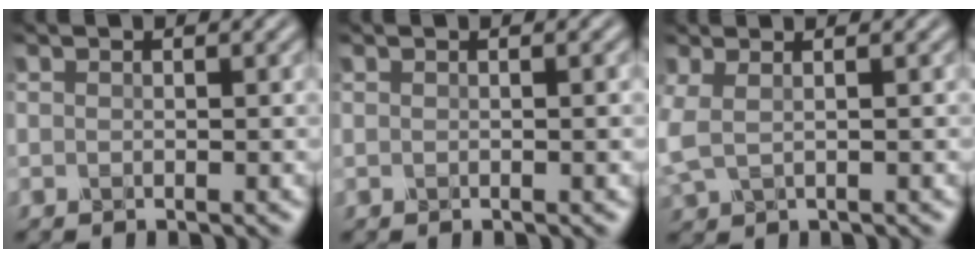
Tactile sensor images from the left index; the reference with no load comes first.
{"total": 0.9, "force": [0.1, 0.2, 0.9], "torque": [-0.009, 0.004, -0.001]}
{"total": 2.0, "force": [0.5, 0.8, 1.8], "torque": [-0.047, 0.006, 0.008]}